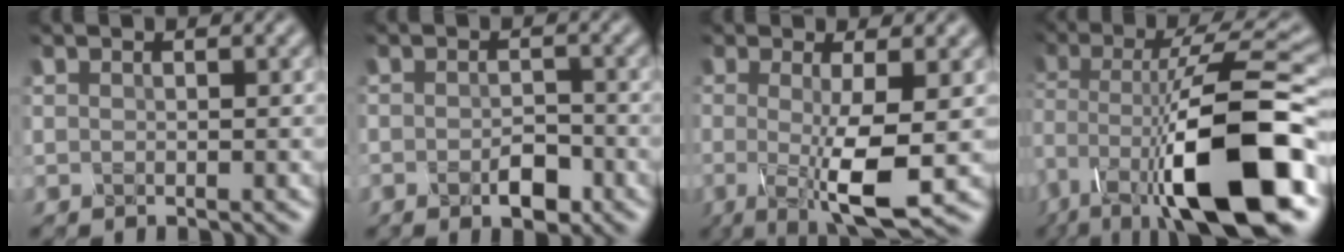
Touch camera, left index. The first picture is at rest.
{"total": 3.0, "force": [-1.8, 1.4, 1.9], "torque": [-0.033, -0.008, -0.029]}
{"total": 6.5, "force": [-1.5, 1.2, 6.2], "torque": [-0.093, -0.011, -0.027]}
{"total": 13.5, "force": [-6.1, 3.6, 11.5], "torque": [-0.178, 0.007, -0.106]}